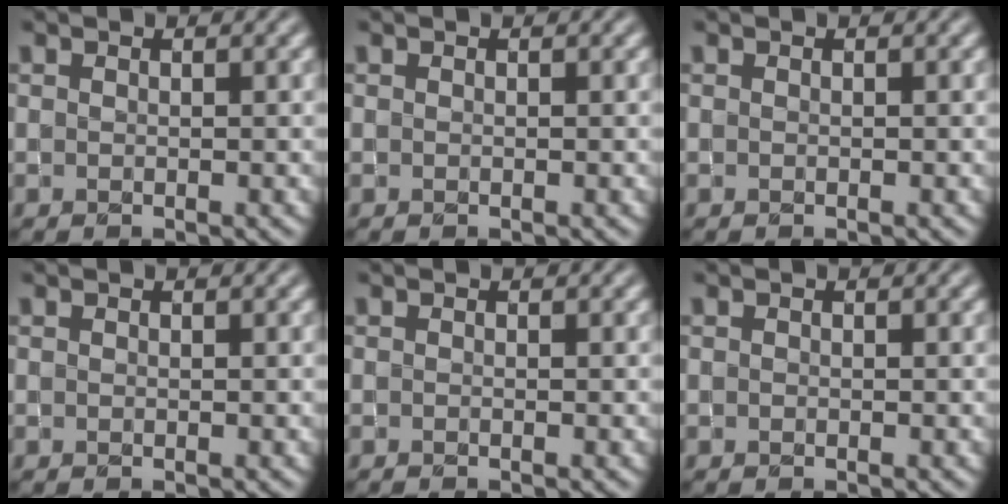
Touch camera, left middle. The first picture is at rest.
{"total": 0.0}
{"total": 0.0}
{"total": 0.0}
{"total": 0.5, "force": [-0.5, -0.2, -0.1], "torque": [-0.002, -0.003, -0.010]}
{"total": 0.0}